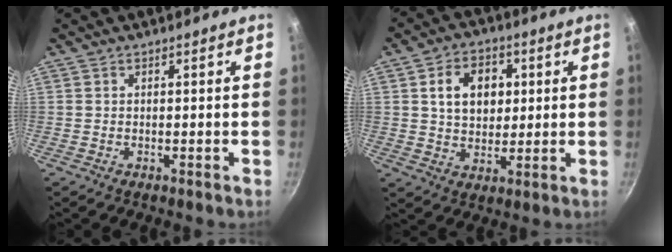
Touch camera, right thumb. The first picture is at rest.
{"total": 10.1, "force": [2.3, 7.5, 6.4], "torque": [-0.079, 0.002, 0.036]}